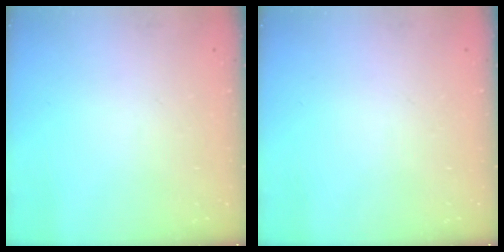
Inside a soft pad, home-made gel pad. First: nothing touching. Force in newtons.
{"total": 0.0}